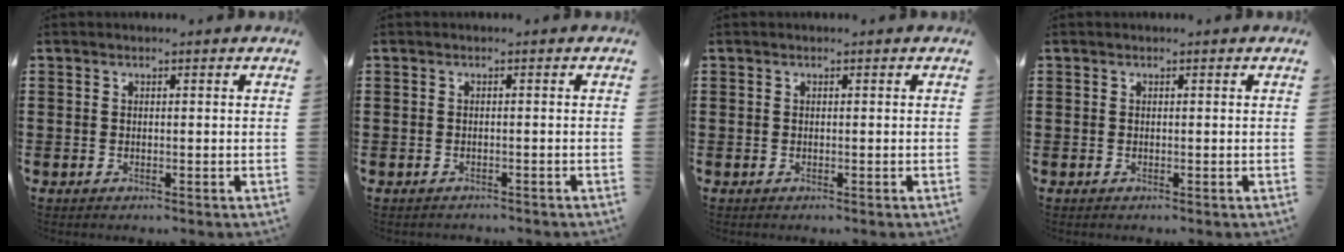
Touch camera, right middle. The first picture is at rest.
{"total": 0.6, "force": [-0.6, 0.0, 0.0], "torque": [-0.001, -0.001, -0.012]}
{"total": 0.0}
{"total": 0.0}